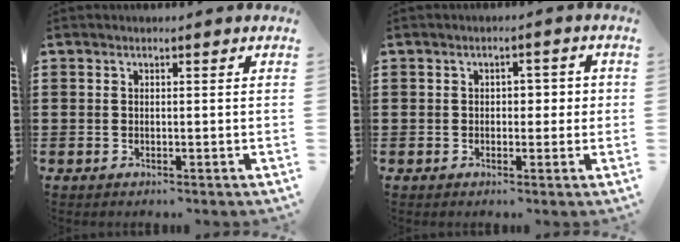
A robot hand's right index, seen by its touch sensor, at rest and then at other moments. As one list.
[{"total": 2.2, "force": [0.0, 1.6, 1.6], "torque": [-0.026, 0.005, -0.006]}]